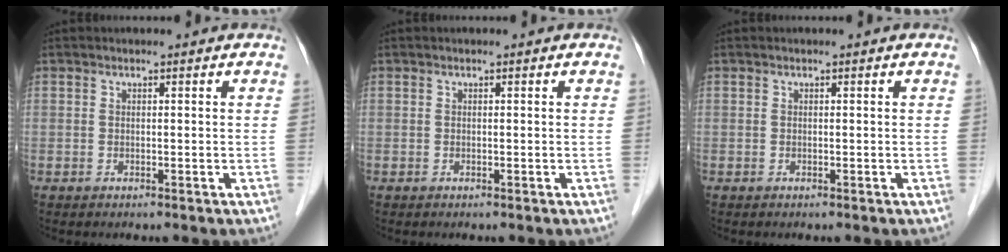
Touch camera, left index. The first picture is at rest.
{"total": 0.0}
{"total": 0.0}